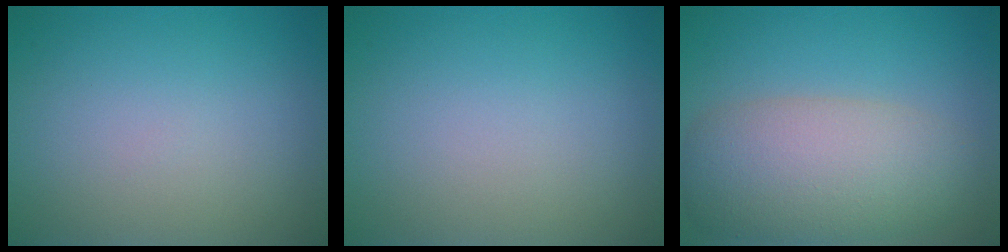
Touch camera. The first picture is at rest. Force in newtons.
{"total": 0.0}
{"total": 7.5, "press": 7.5, "slide": 0.3}